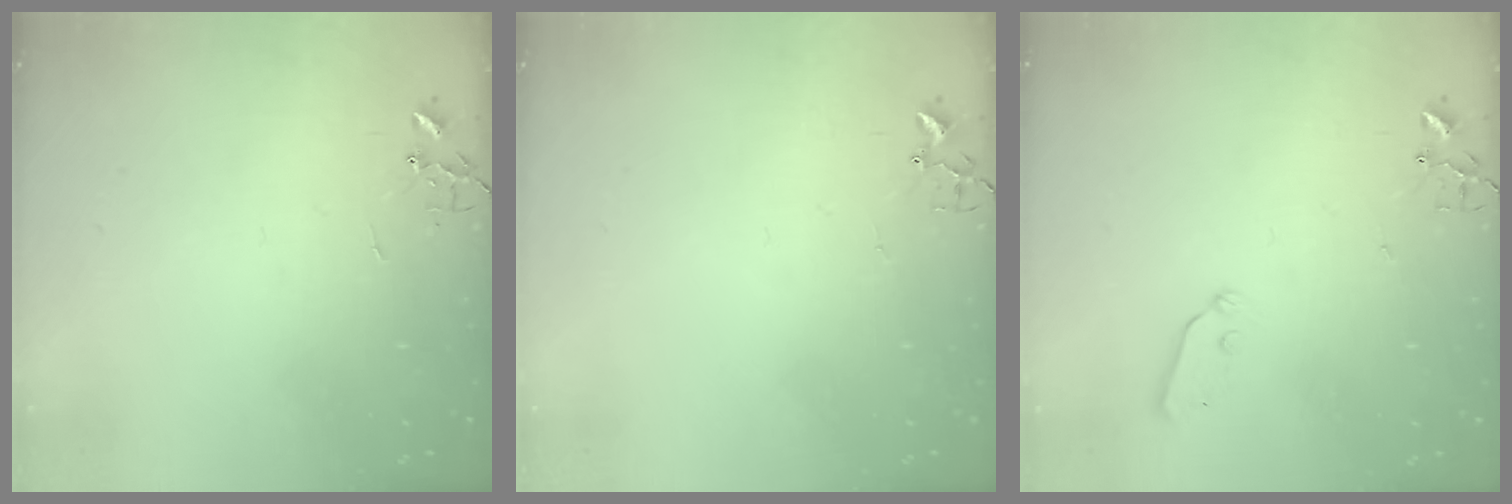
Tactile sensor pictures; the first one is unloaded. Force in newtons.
{"total": 3.0, "press": 2.9, "slide": 0.4}
{"total": 4.3, "press": 4.3, "slide": 0.7}